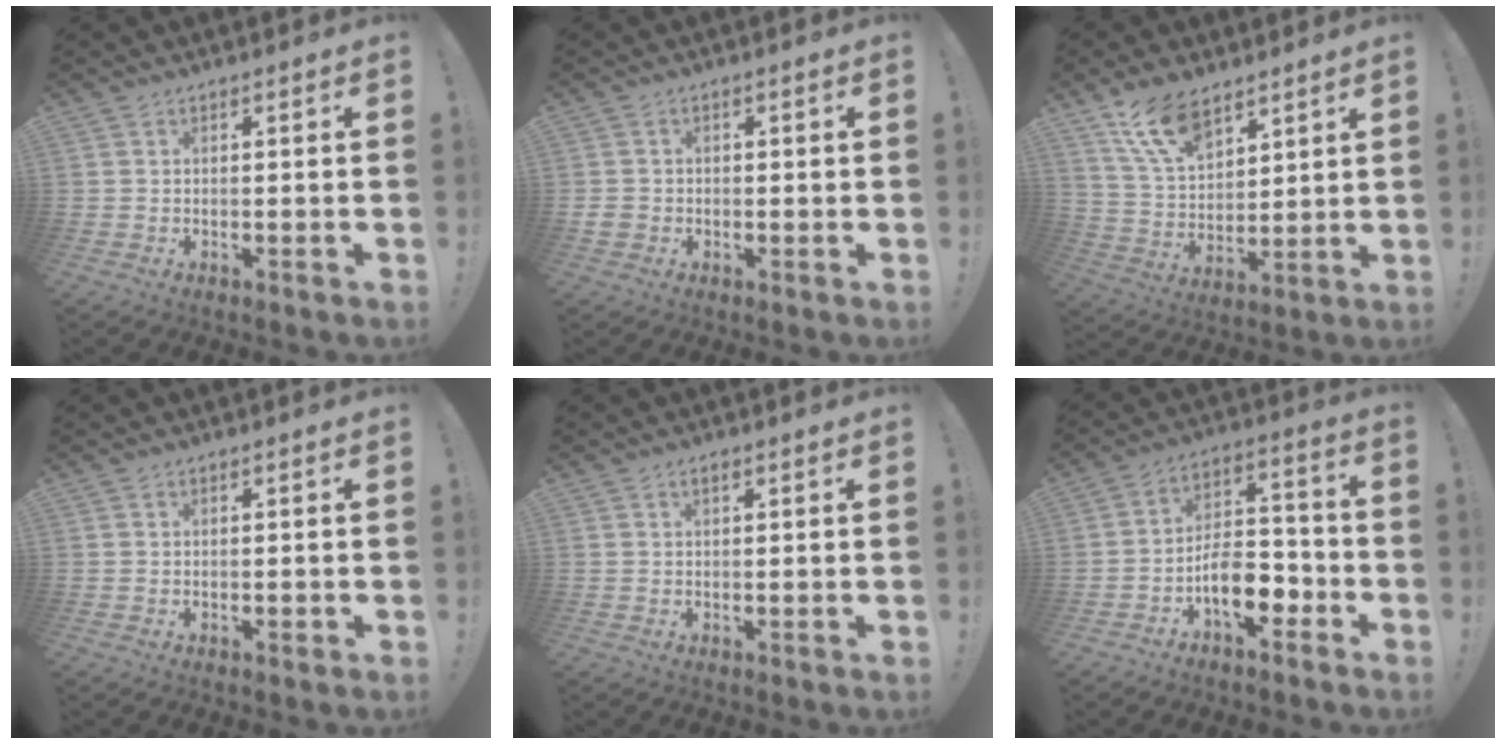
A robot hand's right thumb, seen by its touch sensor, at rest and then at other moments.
{"total": 2.7, "force": [-0.2, 2.5, 1.1], "torque": [-0.015, 0.003, -0.001]}
{"total": 13.0, "force": [9.4, 6.0, 6.7], "torque": [-0.132, -0.046, 0.180]}
{"total": 0.7, "force": [-0.3, 0.2, 0.6], "torque": [-0.004, -0.002, -0.006]}
{"total": 1.1, "force": [0.7, 0.5, 0.7], "torque": [-0.016, 0.000, 0.013]}
{"total": 11.3, "force": [-5.9, 6.2, 7.3], "torque": [-0.117, 0.038, -0.100]}